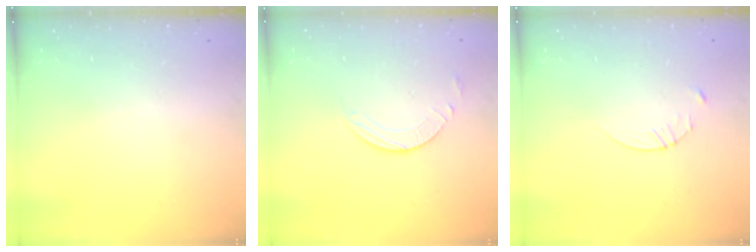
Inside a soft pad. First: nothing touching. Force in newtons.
{"total": 2.8, "press": 2.8, "slide": 0.2}
{"total": 2.9, "press": 2.9, "slide": 0.4}